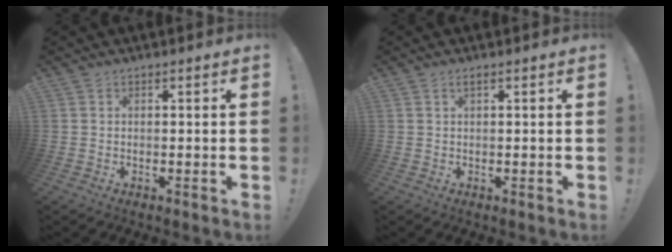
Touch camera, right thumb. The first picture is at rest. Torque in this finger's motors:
{"motor_torque": [0.01, 0.66, 0.26, 0.04, -0.05]}